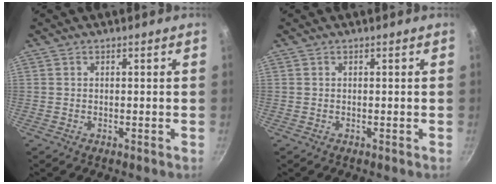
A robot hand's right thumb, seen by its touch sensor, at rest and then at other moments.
{"total": 0.0}